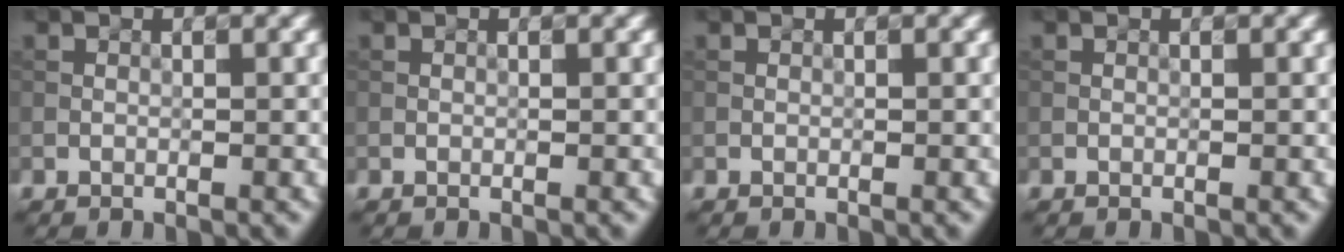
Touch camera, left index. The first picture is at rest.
{"total": 0.0}
{"total": 0.0}
{"total": 0.0}